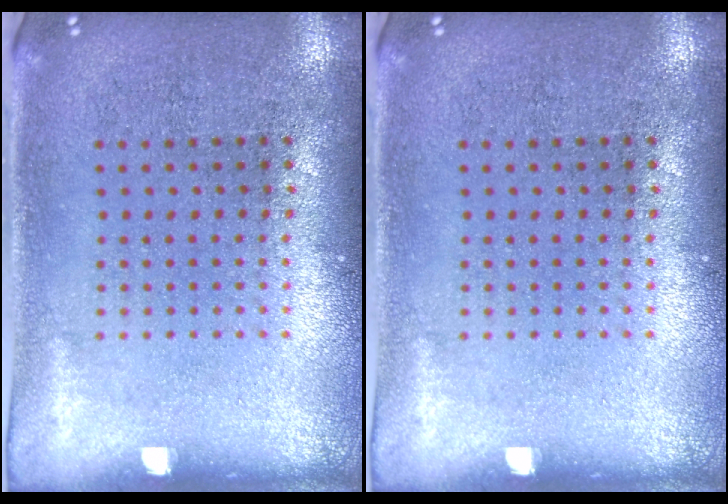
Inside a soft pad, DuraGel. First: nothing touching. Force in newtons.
{"total": 0.0}